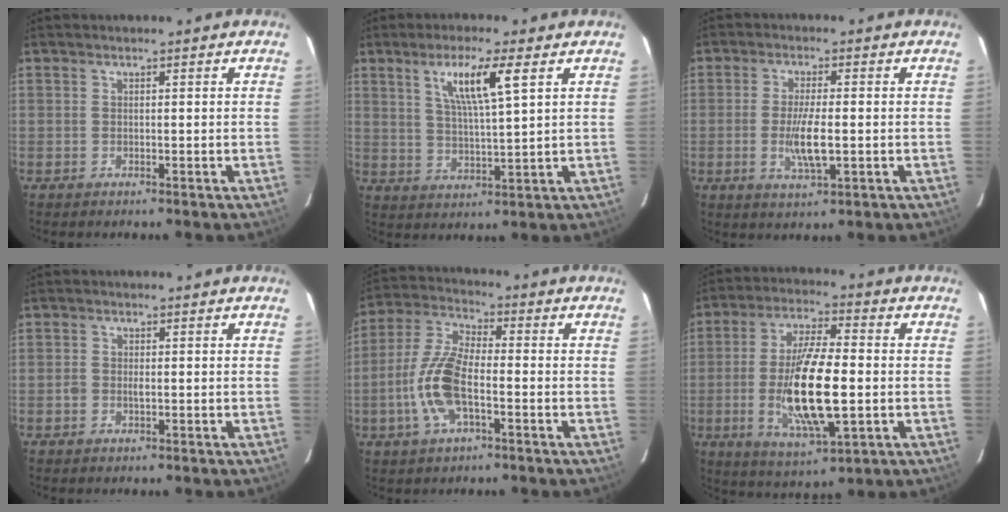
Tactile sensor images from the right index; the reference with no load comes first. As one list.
[{"total": 8.5, "force": [3.9, 0.5, 7.5], "torque": [-0.139, -0.002, 0.073]}, {"total": 6.6, "force": [-1.2, 1.4, 6.3], "torque": [-0.123, -0.010, -0.020]}, {"total": 1.4, "force": [-0.4, 0.9, 1.1], "torque": [-0.022, 0.000, -0.008]}, {"total": 11.7, "force": [-3.4, 4.5, 10.3], "torque": [-0.226, 0.004, -0.070]}, {"total": 16.1, "force": [-2.4, 4.1, 15.3], "torque": [-0.299, -0.012, -0.040]}]